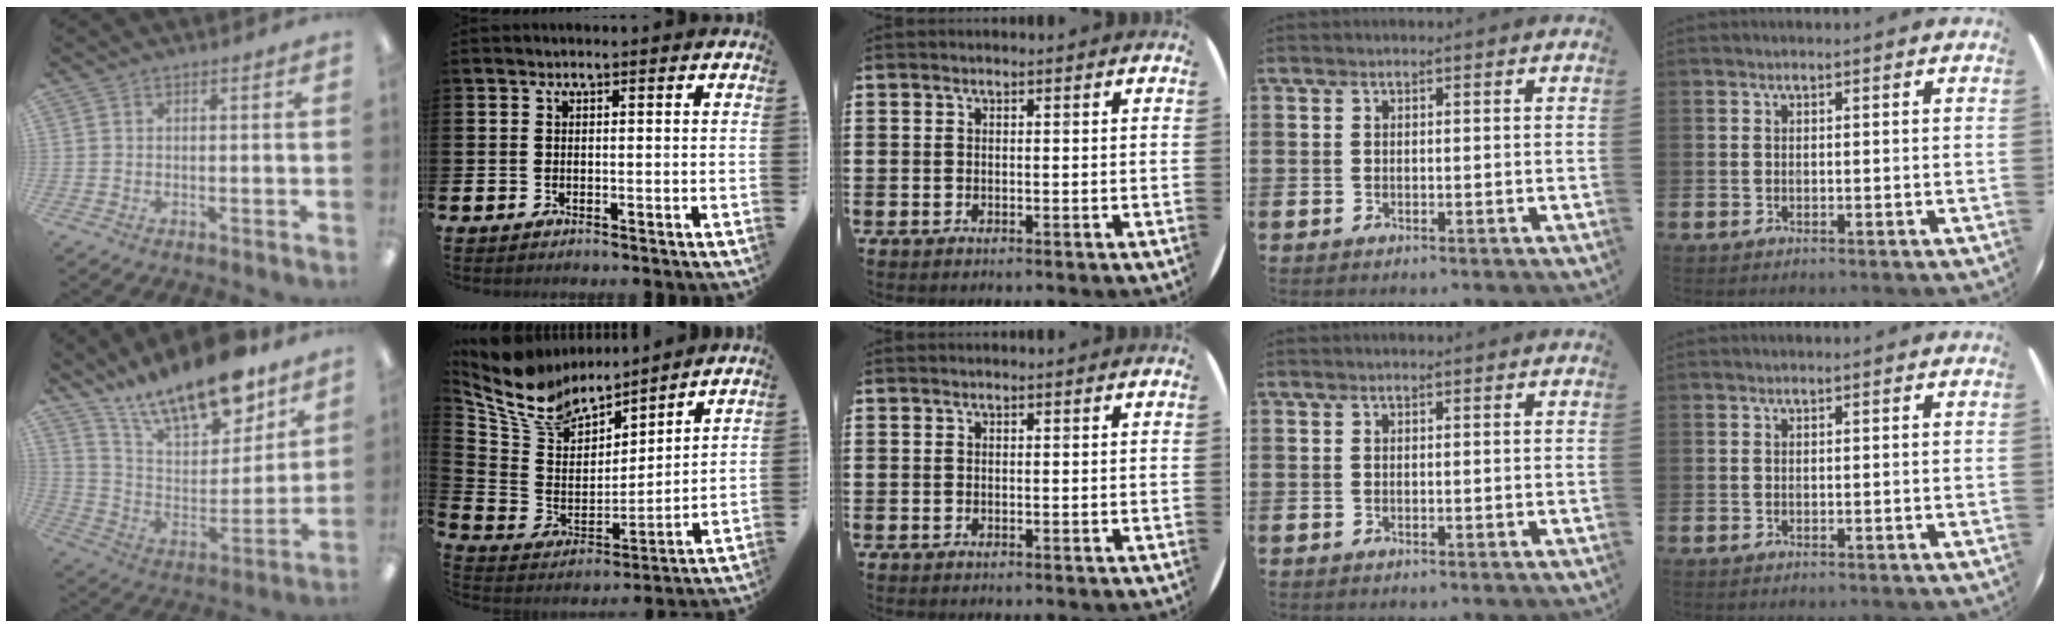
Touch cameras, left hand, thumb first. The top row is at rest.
{"thumb": {"total": 18.1, "force": [15.0, 5.8, 8.3], "torque": [-0.149, -0.107, 0.263]}, "index": {"total": 10.5, "force": [9.4, 4.0, 2.1], "torque": [-0.099, -0.063, 0.172]}}